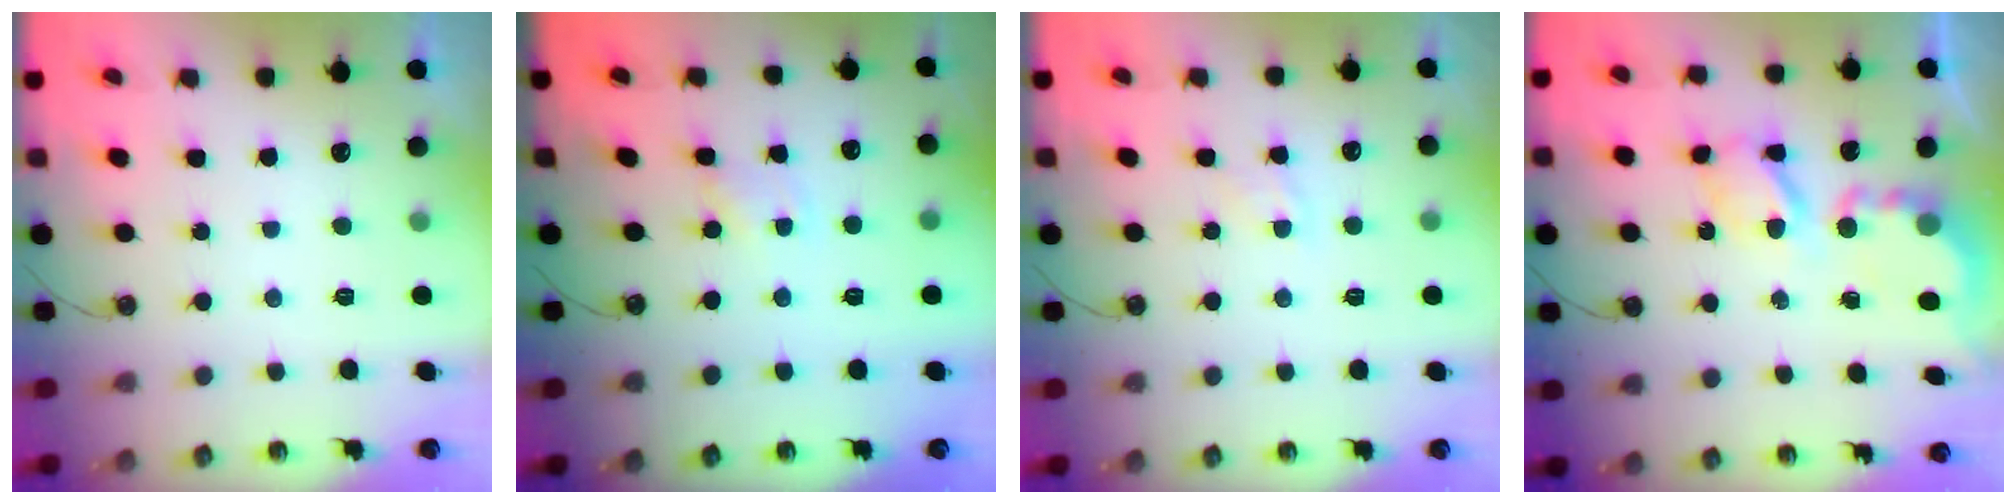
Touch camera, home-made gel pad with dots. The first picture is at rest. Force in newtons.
{"total": 1.1, "press": 1.1, "slide": 0.2}
{"total": 6.1, "press": 6.1, "slide": 0.6}
{"total": 6.8, "press": 6.8, "slide": 0.3}